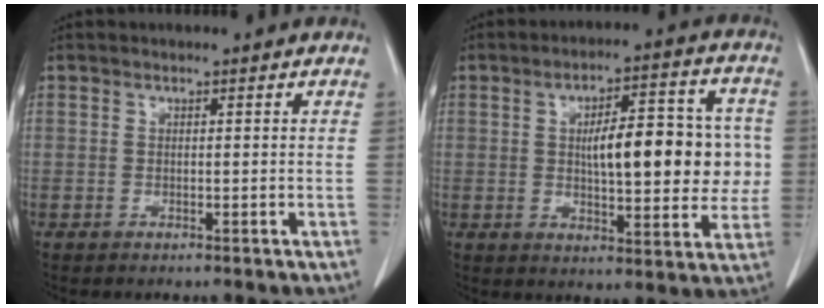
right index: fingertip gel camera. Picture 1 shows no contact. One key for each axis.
{"total": 14.2, "fx": 1.0, "fy": 4.9, "fz": 13.3, "tx": -0.188, "ty": 0.031, "tz": 0.021}